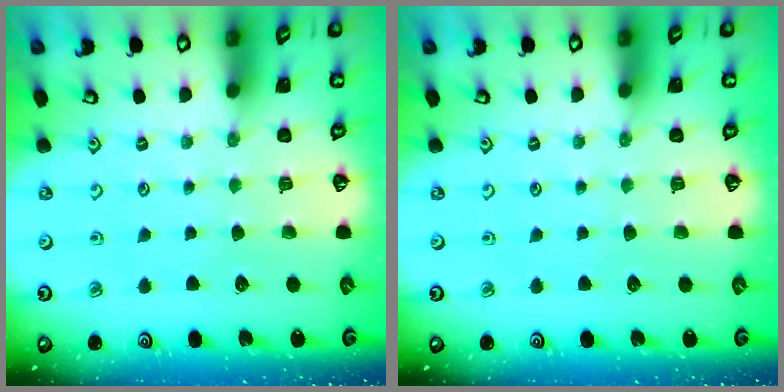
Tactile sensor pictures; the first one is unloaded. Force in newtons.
{"total": 0.0}